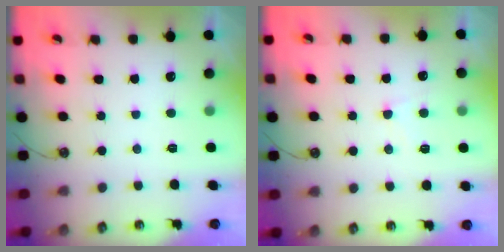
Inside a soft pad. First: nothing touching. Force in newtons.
{"total": 2.4, "press": 2.3, "slide": 0.7}